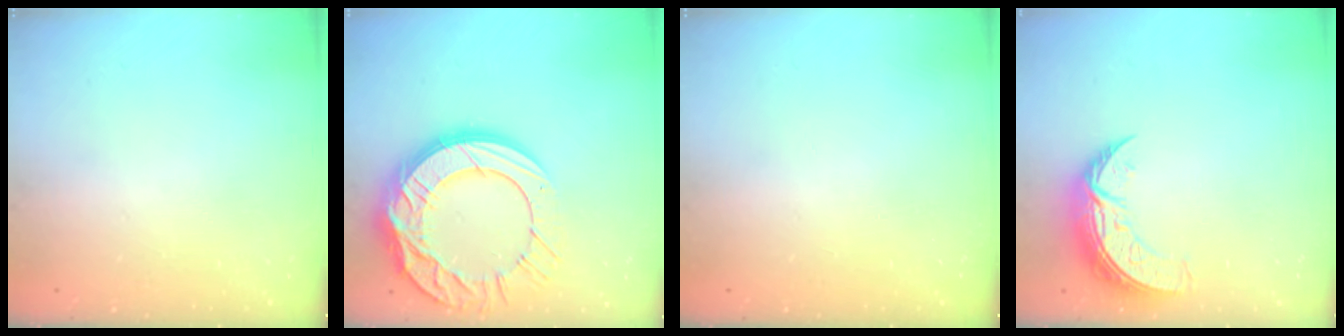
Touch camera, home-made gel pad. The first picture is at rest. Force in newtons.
{"total": 24.9, "press": 24.8, "slide": 2.4}
{"total": 0.0}
{"total": 9.1, "press": 9.0, "slide": 0.8}